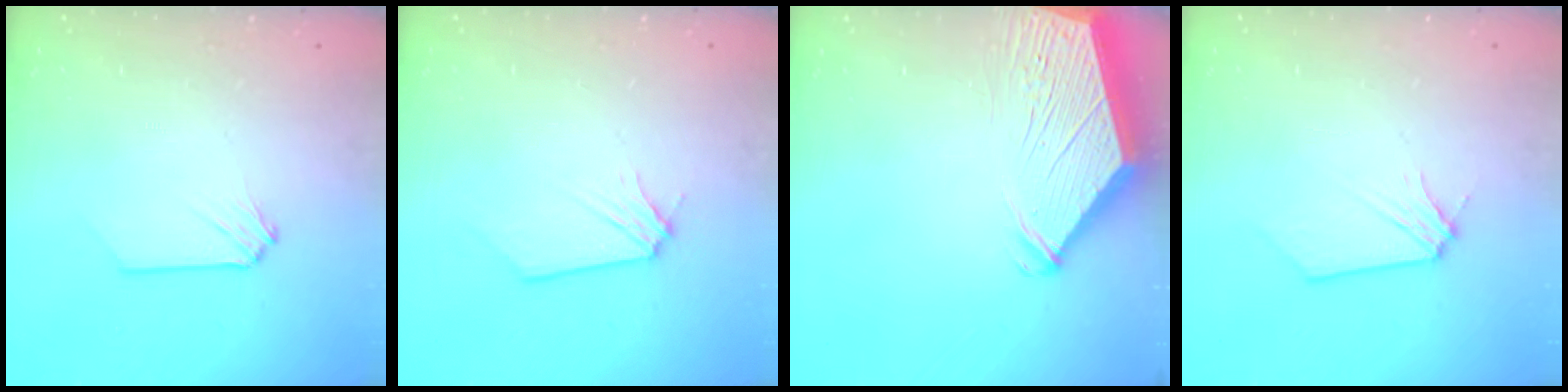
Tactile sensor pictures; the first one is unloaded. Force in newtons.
{"total": 0.0}
{"total": 7.6, "press": 7.6, "slide": 0.8}
{"total": 0.0}